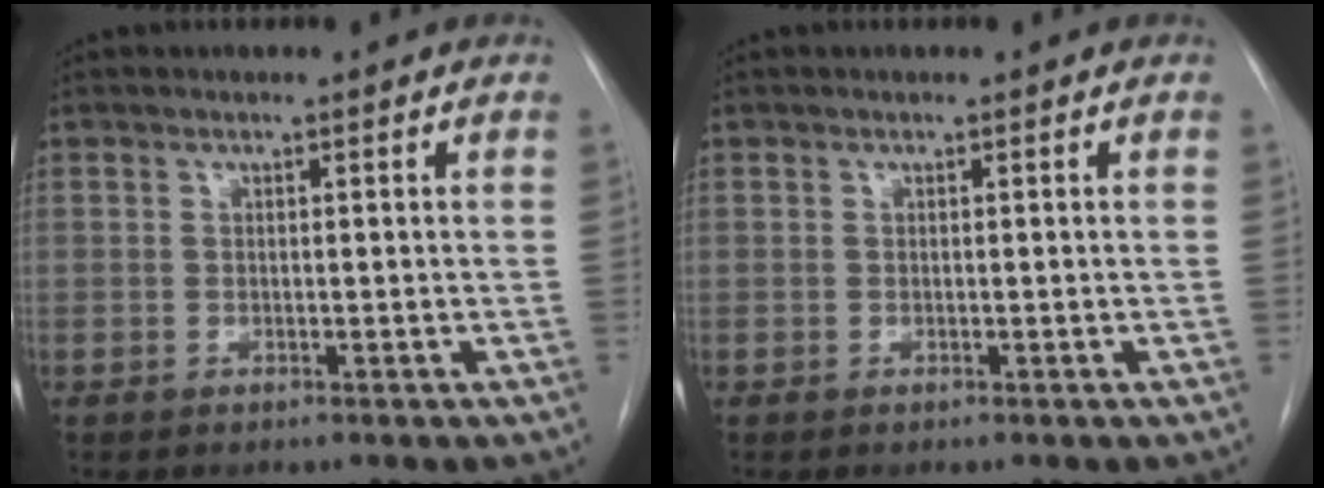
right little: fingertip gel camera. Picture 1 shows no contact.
{"total": 0.0}